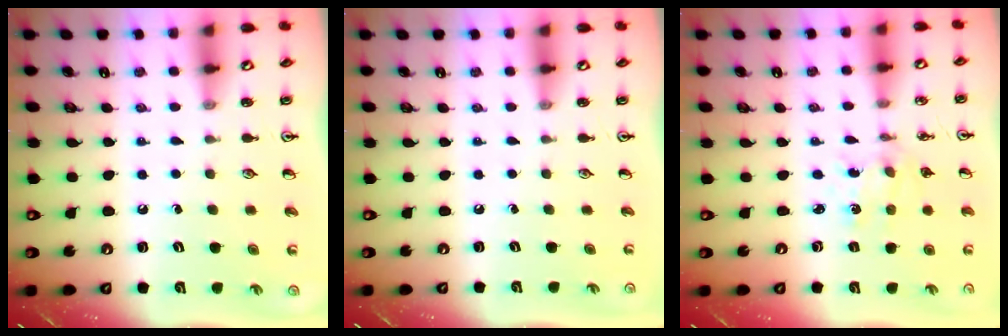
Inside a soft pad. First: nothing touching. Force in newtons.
{"total": 0.0}
{"total": 1.4, "press": 1.4, "slide": 0.2}